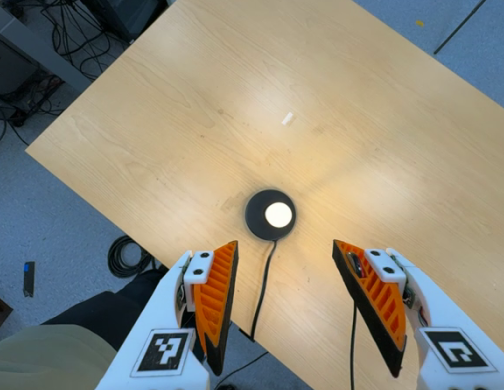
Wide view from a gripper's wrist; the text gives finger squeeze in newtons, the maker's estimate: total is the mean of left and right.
{"total": 0.0}